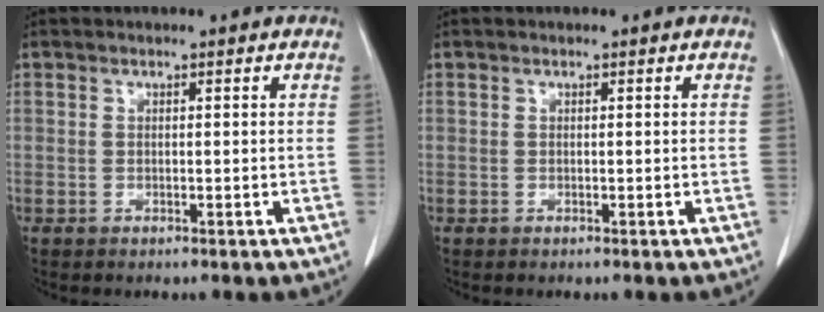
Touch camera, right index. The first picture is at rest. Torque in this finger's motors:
{"motor_torque": [0.00, 0.01, 0.00, 0.00]}